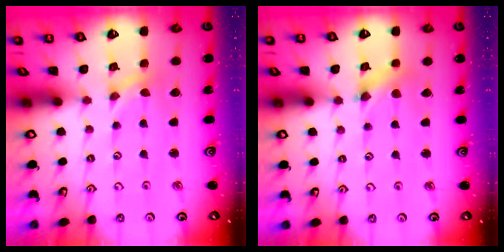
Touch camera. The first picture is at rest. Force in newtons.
{"total": 1.4, "press": 1.4, "slide": 0.2}